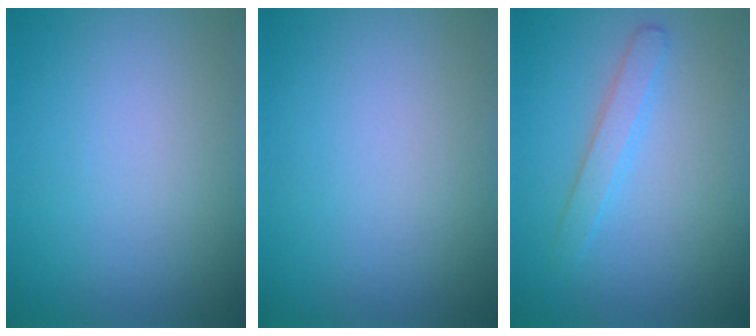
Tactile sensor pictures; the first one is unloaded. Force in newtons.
{"total": 0.0}
{"total": 1.9, "press": 1.9, "slide": 0.1}